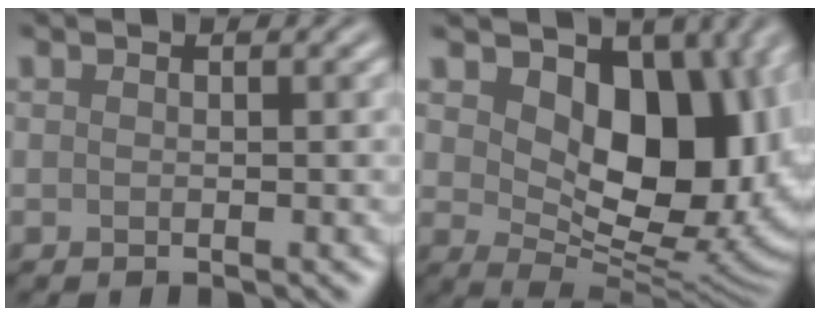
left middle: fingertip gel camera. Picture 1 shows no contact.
{"total": 12.7, "force": [3.1, 8.1, 9.2], "torque": [-0.116, -0.013, 0.050]}